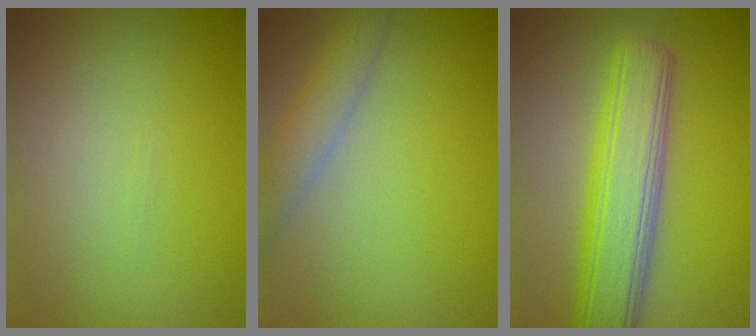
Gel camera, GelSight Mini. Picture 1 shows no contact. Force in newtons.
{"total": 2.9, "press": 2.9, "slide": 0.1}
{"total": 7.5, "press": 7.5, "slide": 0.2}